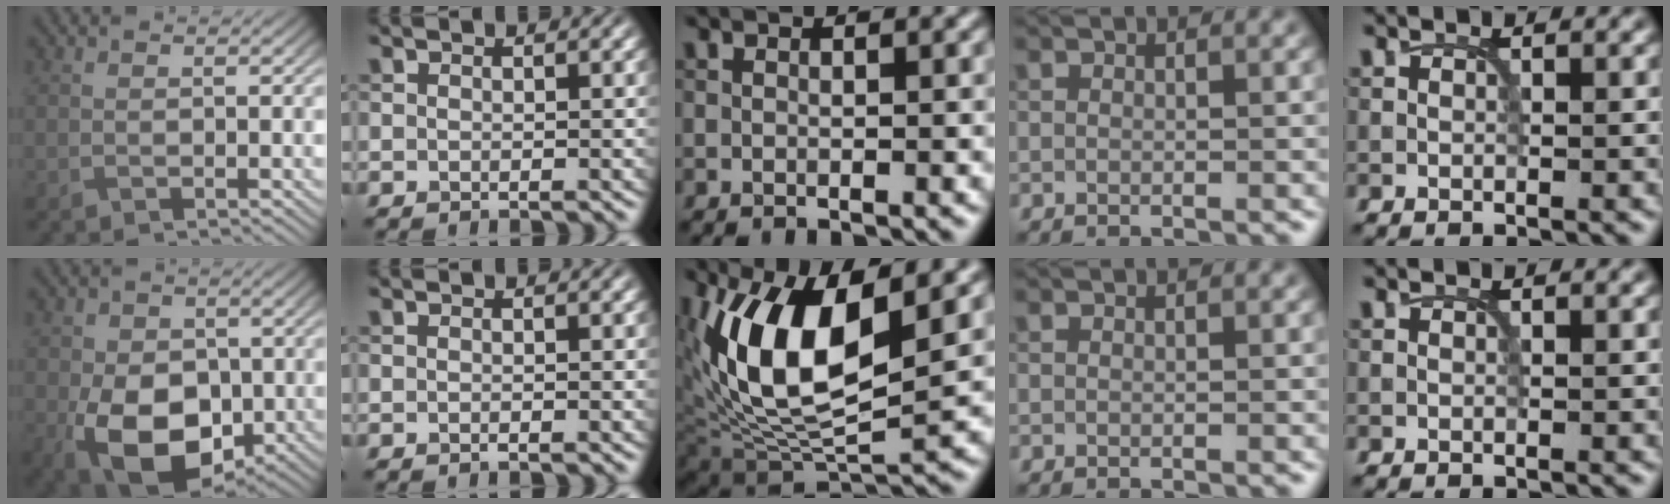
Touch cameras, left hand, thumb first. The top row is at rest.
{"thumb": {"total": 12.8, "force": [-3.3, 8.7, 8.8], "torque": [-0.163, -0.033, -0.057]}, "middle": {"total": 10.6, "force": [2.8, 4.7, 9.1], "torque": [-0.177, -0.012, 0.052]}}